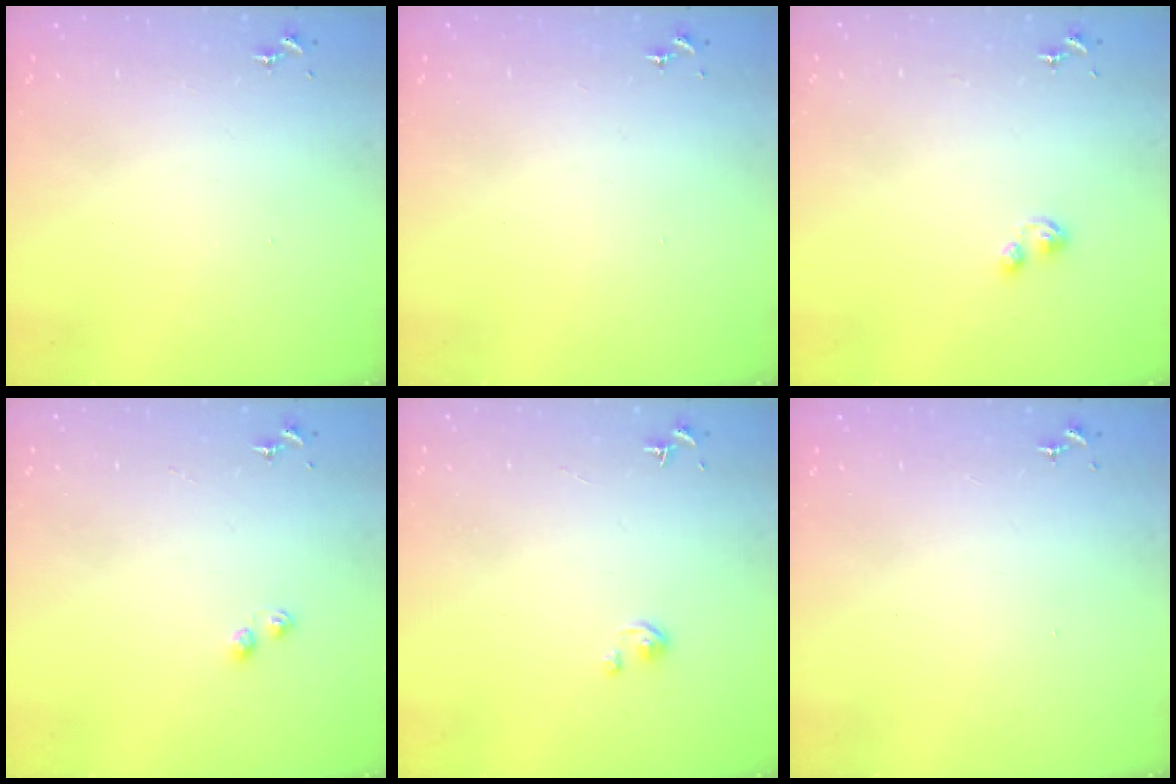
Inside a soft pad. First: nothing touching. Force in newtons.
{"total": 0.0}
{"total": 3.4, "press": 3.3, "slide": 0.4}
{"total": 3.6, "press": 3.6, "slide": 0.4}
{"total": 2.6, "press": 2.6, "slide": 0.3}
{"total": 0.0}